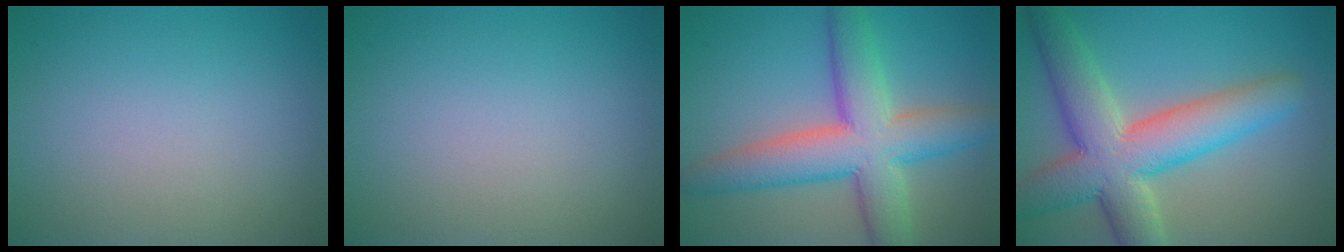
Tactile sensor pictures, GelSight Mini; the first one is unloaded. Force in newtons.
{"total": 0.0}
{"total": 8.9, "press": 8.9, "slide": 0.5}
{"total": 9.5, "press": 9.5, "slide": 0.7}